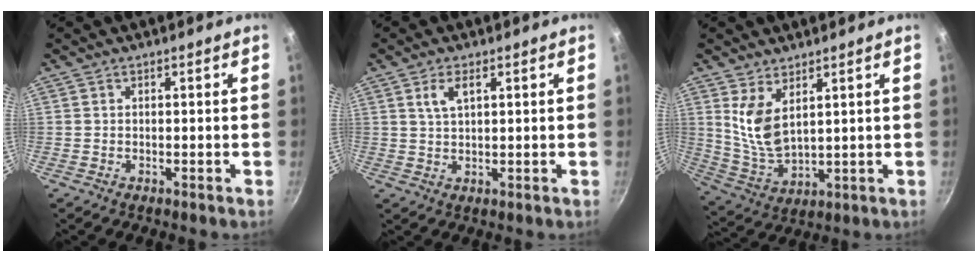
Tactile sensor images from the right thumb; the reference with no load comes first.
{"total": 3.7, "force": [1.6, 1.6, 2.9], "torque": [-0.055, -0.002, 0.034]}
{"total": 8.5, "force": [3.5, 4.0, 6.6], "torque": [-0.123, -0.029, 0.087]}